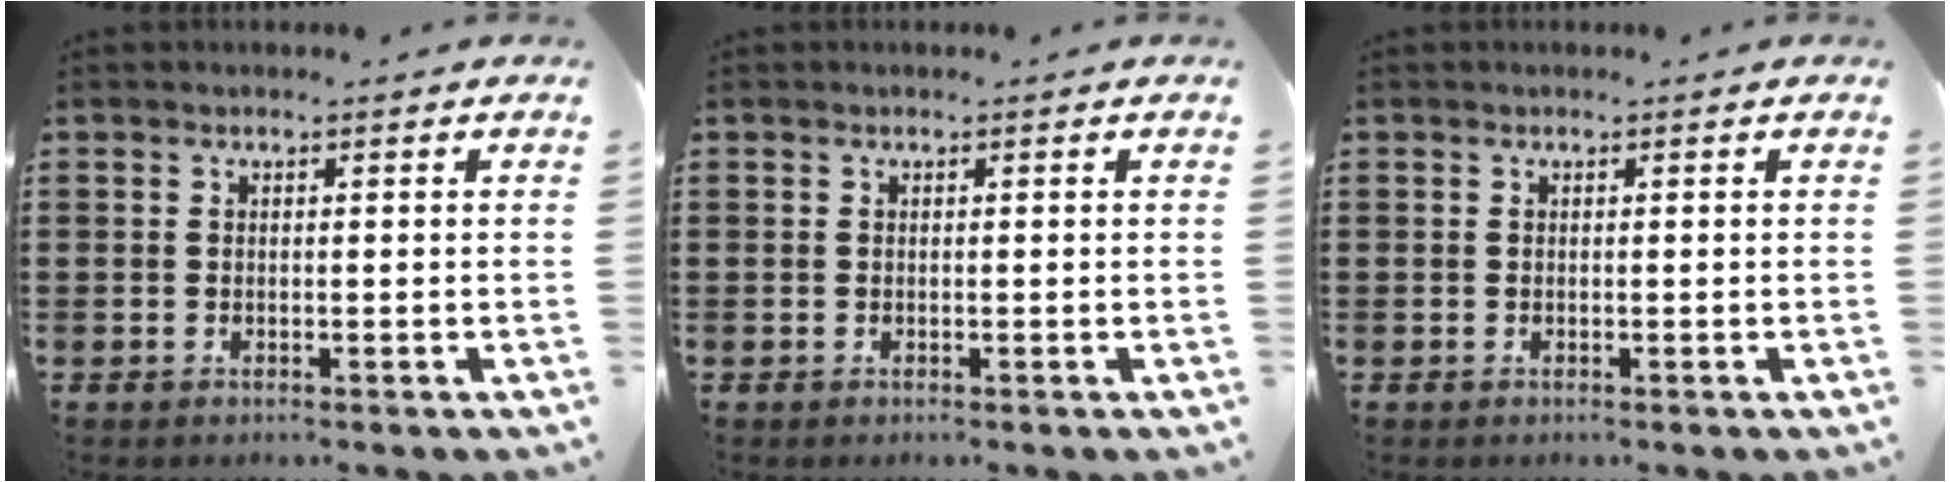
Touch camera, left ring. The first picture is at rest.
{"total": 0.0}
{"total": 0.0}